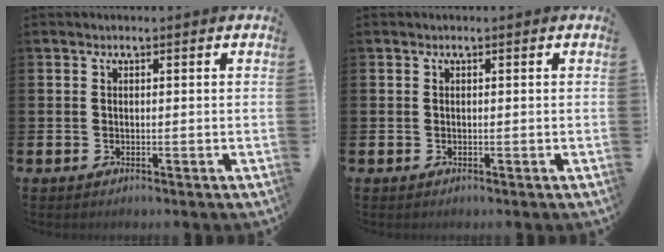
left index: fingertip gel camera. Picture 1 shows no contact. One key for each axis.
{"total": 0.0}